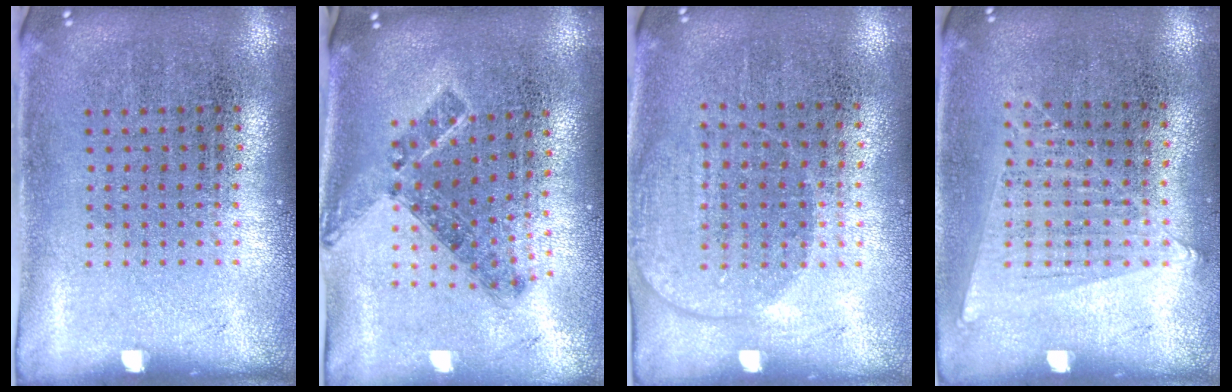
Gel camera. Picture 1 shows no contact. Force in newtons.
{"total": 0.9, "press": 0.8, "slide": 0.4}
{"total": 1.4, "press": 1.2, "slide": 0.7}
{"total": 1.1, "press": 1.0, "slide": 0.4}